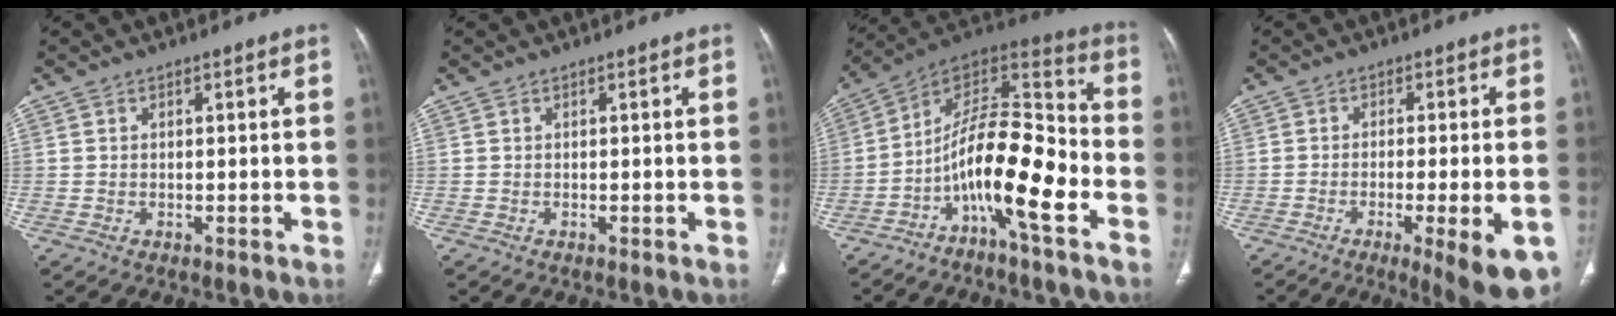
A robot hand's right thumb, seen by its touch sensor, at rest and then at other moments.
{"total": 0.0}
{"total": 16.3, "force": [-6.9, 4.5, 14.1], "torque": [-0.234, 0.090, -0.123]}
{"total": 13.8, "force": [-6.5, 3.2, 11.8], "torque": [-0.128, -0.003, -0.085]}